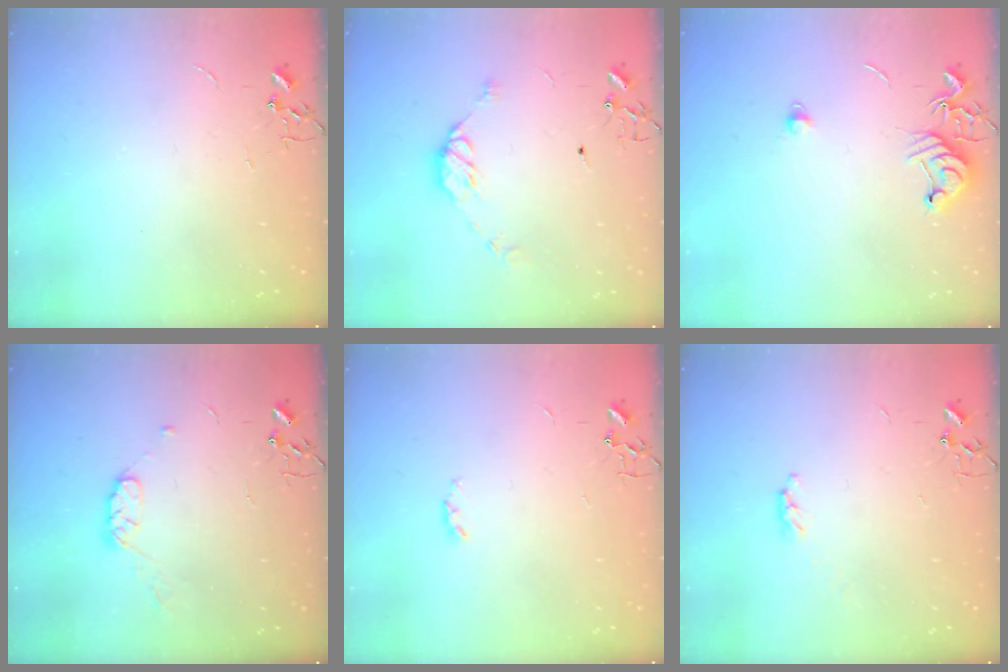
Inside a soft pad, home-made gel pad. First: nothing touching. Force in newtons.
{"total": 8.5, "press": 8.5, "slide": 0.9}
{"total": 8.3, "press": 8.3, "slide": 1.0}
{"total": 7.1, "press": 7.0, "slide": 1.1}
{"total": 2.9, "press": 2.9, "slide": 0.5}
{"total": 3.4, "press": 3.4, "slide": 0.5}